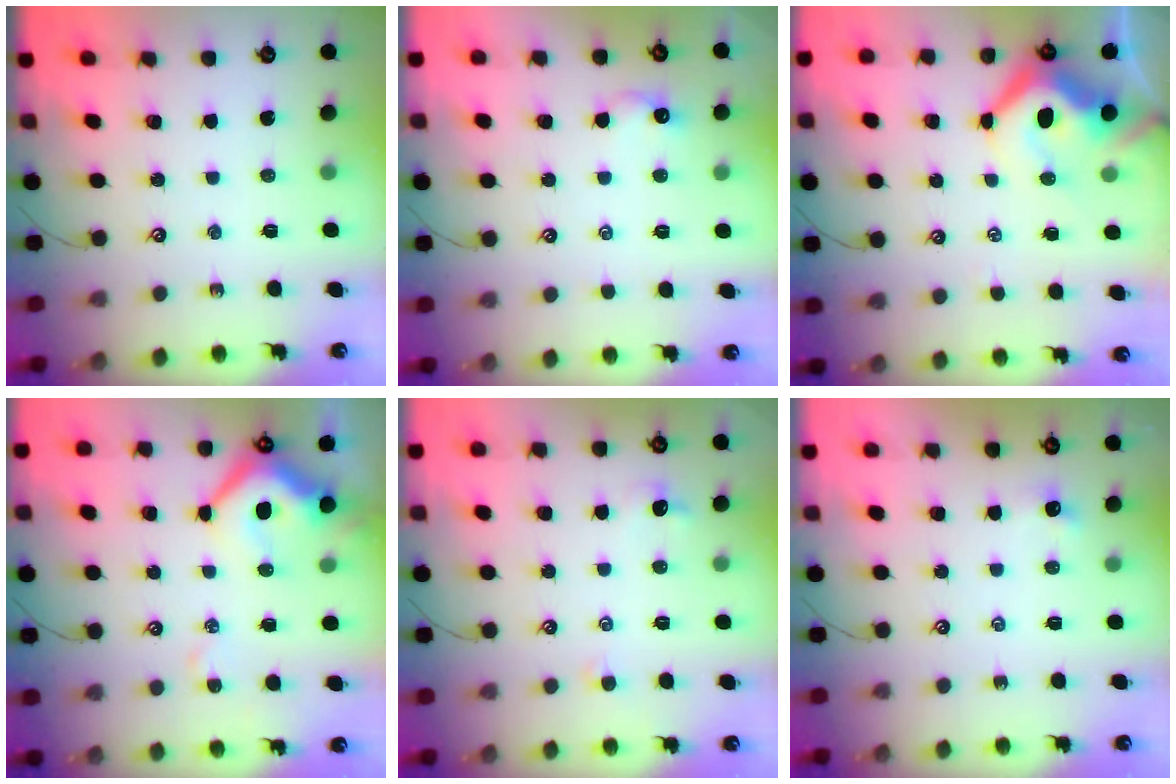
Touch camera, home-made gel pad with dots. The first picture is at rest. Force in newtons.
{"total": 0.8, "press": 0.6, "slide": 0.5}
{"total": 10.1, "press": 9.9, "slide": 1.9}
{"total": 9.2, "press": 9.0, "slide": 1.5}
{"total": 1.0, "press": 0.8, "slide": 0.5}
{"total": 2.7, "press": 2.7, "slide": 0.4}